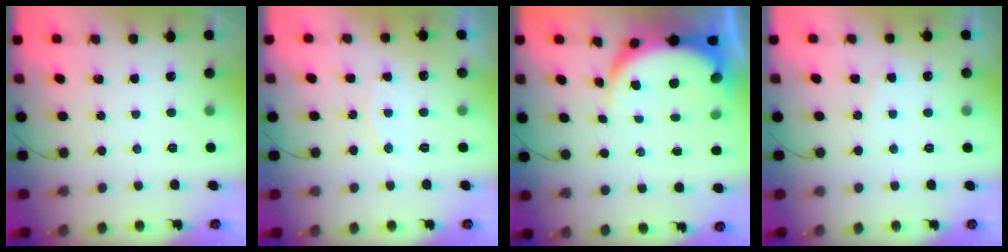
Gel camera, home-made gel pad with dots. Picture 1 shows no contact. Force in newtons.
{"total": 5.1, "press": 5.1, "slide": 0.5}
{"total": 7.1, "press": 7.0, "slide": 1.5}
{"total": 4.3, "press": 4.3, "slide": 0.5}